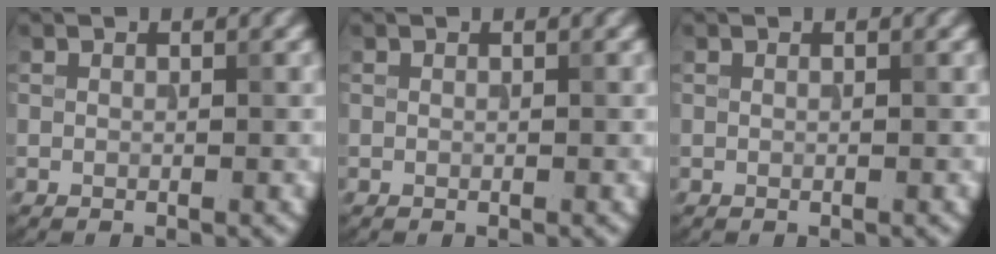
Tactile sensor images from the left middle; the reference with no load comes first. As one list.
[{"total": 0.0}, {"total": 0.0}]